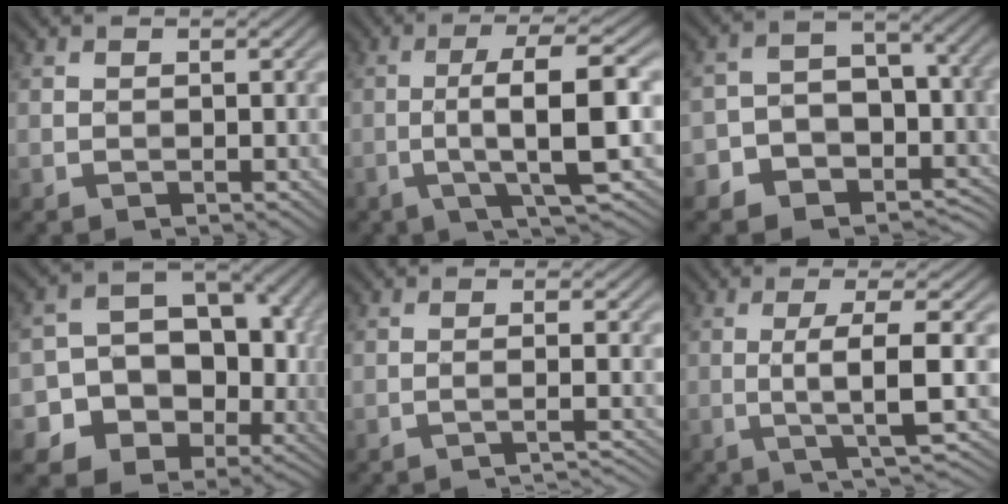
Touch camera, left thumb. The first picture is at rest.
{"total": 8.4, "force": [-1.4, 1.6, 8.2], "torque": [-0.133, 0.019, -0.033]}
{"total": 9.1, "force": [-3.7, 7.1, 4.3], "torque": [-0.075, -0.018, -0.074]}
{"total": 17.3, "force": [-4.5, 14.7, 7.8], "torque": [-0.146, -0.021, -0.074]}
{"total": 3.2, "force": [-2.3, 0.3, 2.3], "torque": [-0.022, 0.012, -0.055]}
{"total": 6.0, "force": [-0.8, 0.8, 5.9], "torque": [-0.101, 0.012, -0.023]}